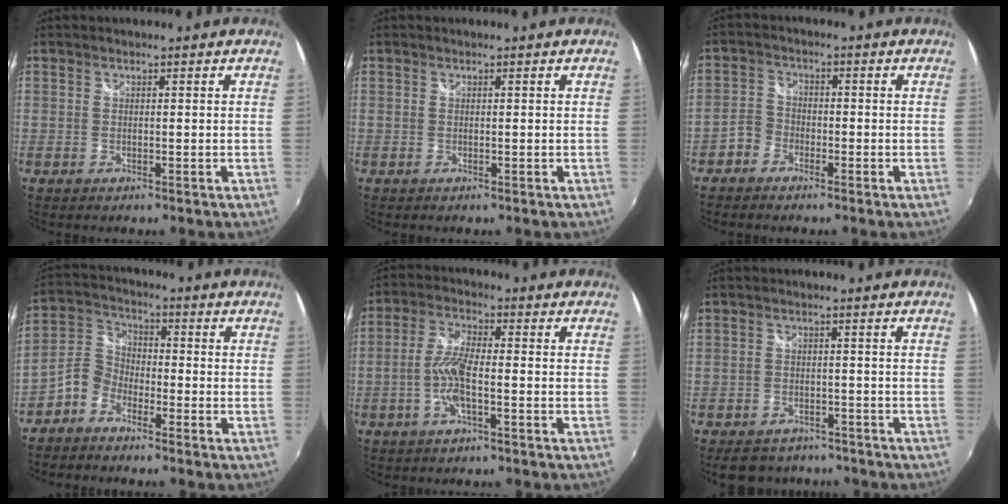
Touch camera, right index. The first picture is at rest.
{"total": 0.0}
{"total": 3.7, "force": [-2.4, 2.6, 0.8], "torque": [-0.018, 0.013, -0.050]}
{"total": 5.8, "force": [-3.9, 3.8, 2.1], "torque": [-0.051, 0.020, -0.089]}
{"total": 6.8, "force": [-2.2, 1.5, 6.2], "torque": [-0.133, 0.004, -0.044]}
{"total": 8.2, "force": [-6.6, 4.3, 2.4], "torque": [-0.058, 0.005, -0.090]}